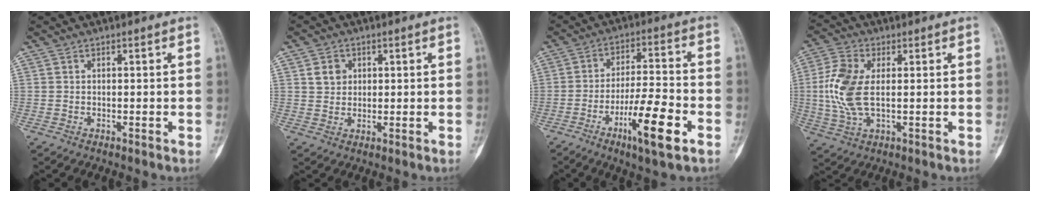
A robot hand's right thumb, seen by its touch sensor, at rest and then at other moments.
{"total": 3.6, "force": [1.3, 3.1, 1.4], "torque": [-0.006, -0.005, 0.023]}
{"total": 12.8, "force": [-5.8, 2.4, 11.1], "torque": [-0.197, 0.023, -0.097]}
{"total": 10.2, "force": [0.7, 5.3, 8.7], "torque": [-0.201, 0.004, 0.015]}